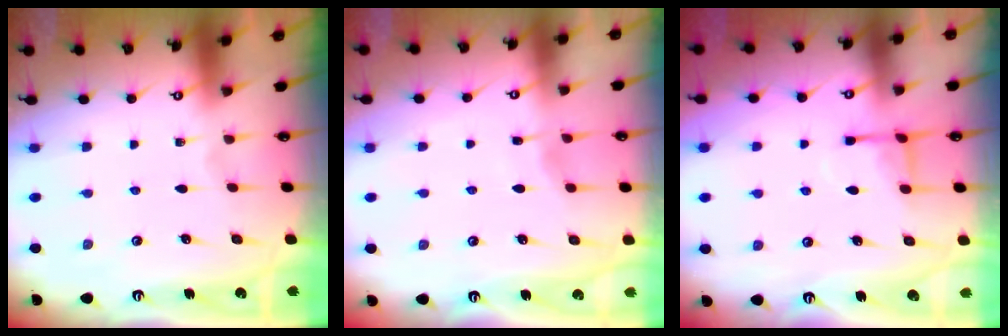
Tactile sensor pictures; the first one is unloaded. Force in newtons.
{"total": 2.6, "press": 2.5, "slide": 0.4}
{"total": 6.5, "press": 6.4, "slide": 0.9}